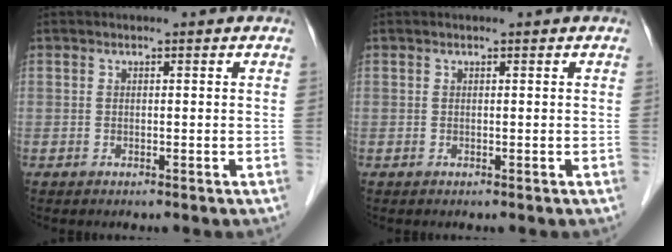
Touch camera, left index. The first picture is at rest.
{"total": 0.0}